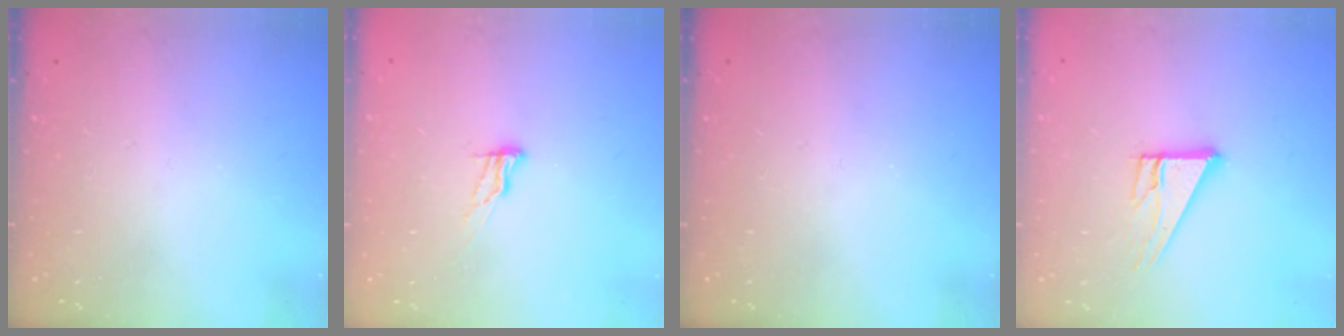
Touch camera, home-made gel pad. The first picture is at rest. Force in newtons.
{"total": 5.1, "press": 5.1, "slide": 0.5}
{"total": 0.0}
{"total": 10.0, "press": 10.0, "slide": 0.5}